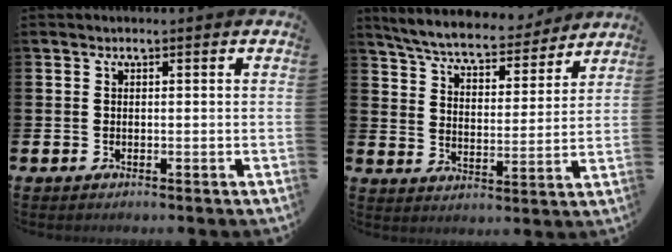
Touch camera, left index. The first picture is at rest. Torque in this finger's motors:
{"motor_torque": [1.03, -0.92, 0.41, 0.14]}